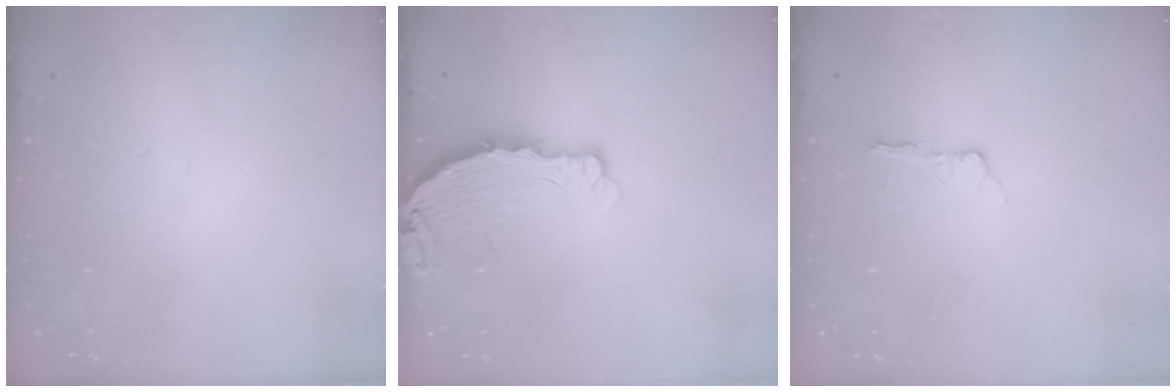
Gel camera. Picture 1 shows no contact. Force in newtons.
{"total": 4.2, "press": 4.2, "slide": 0.4}
{"total": 2.2, "press": 2.1, "slide": 0.4}